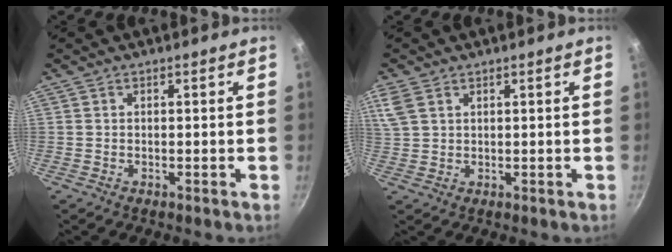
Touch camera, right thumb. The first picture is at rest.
{"total": 5.9, "force": [3.1, 3.8, 3.4], "torque": [-0.078, 0.007, 0.066]}